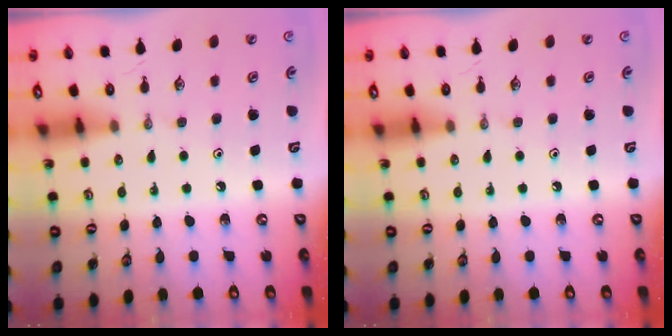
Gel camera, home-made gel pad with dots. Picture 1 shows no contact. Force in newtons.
{"total": 0.0}